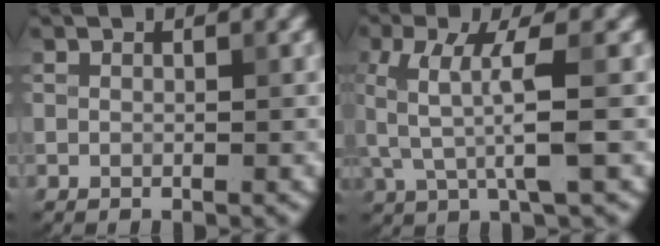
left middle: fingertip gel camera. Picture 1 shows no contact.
{"total": 5.1, "force": [0.2, 1.4, 4.9], "torque": [-0.110, 0.001, 0.005]}